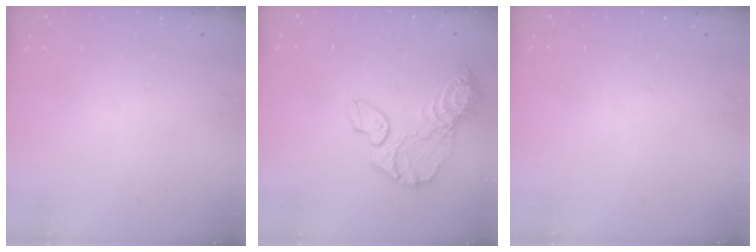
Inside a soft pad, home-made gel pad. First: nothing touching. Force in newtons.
{"total": 13.0, "press": 12.6, "slide": 3.3}
{"total": 0.0}